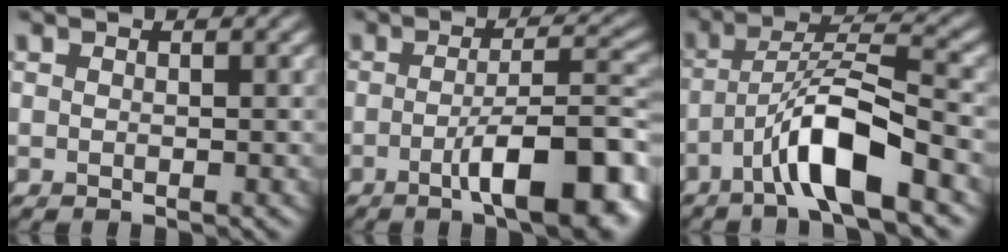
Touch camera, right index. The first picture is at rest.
{"total": 10.5, "force": [-4.3, 2.8, 9.2], "torque": [-0.120, 0.005, -0.062]}
{"total": 6.9, "force": [-3.5, 1.3, 5.8], "torque": [-0.105, 0.017, -0.065]}